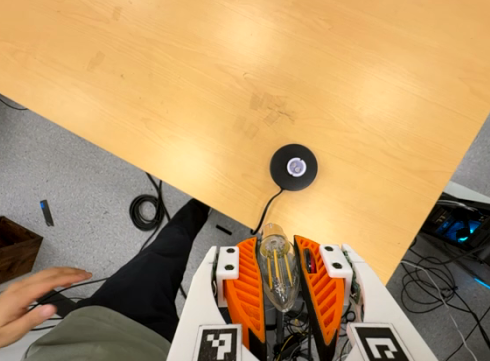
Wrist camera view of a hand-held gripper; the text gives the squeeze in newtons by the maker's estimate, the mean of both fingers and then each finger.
{"total": 19.5, "left": 20.7, "right": 18.3}